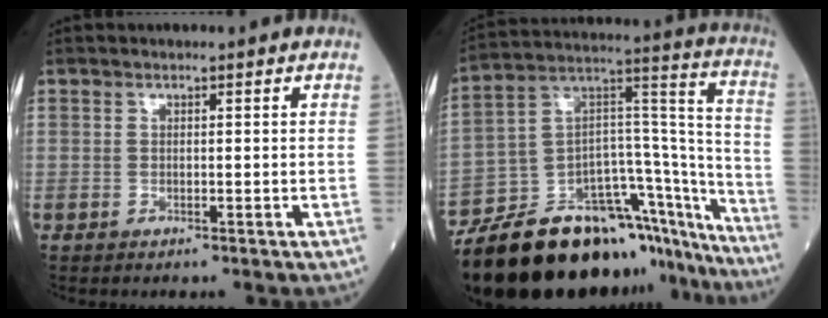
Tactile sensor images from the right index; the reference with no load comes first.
{"total": 36.8, "force": [-28.6, 10.8, 20.4], "torque": [-0.275, -0.005, -0.417]}